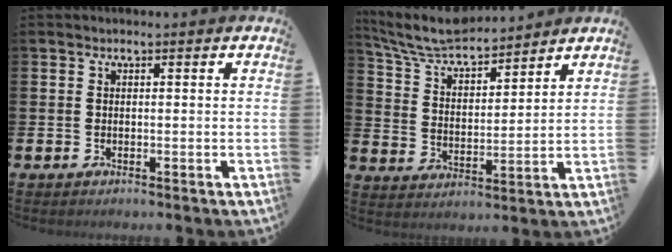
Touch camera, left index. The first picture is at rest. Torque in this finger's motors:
{"motor_torque": [1.04, -1.10, 0.18, 0.14]}